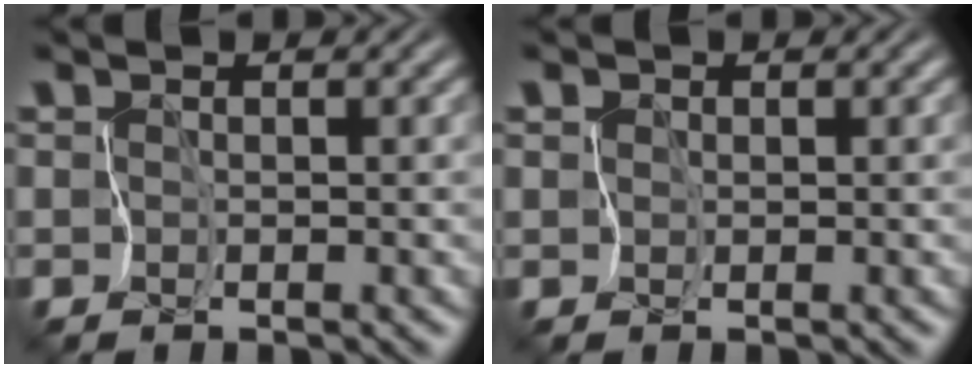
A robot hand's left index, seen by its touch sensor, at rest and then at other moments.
{"total": 2.2, "force": [0.9, 1.8, 0.8], "torque": [-0.013, 0.023, -0.009]}